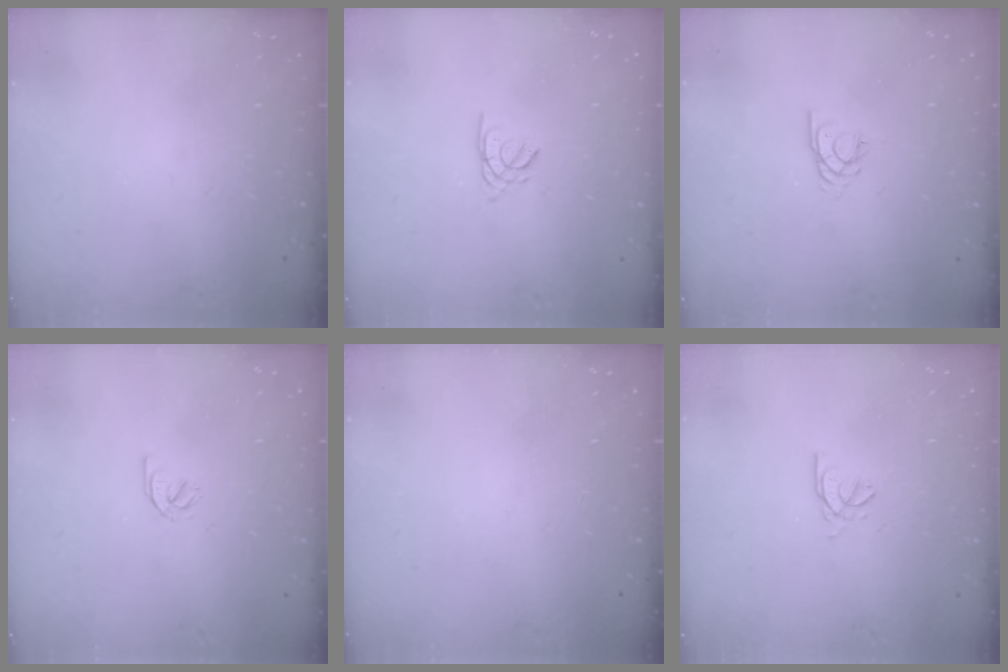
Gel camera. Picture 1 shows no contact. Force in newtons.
{"total": 1.6, "press": 1.5, "slide": 0.4}
{"total": 2.3, "press": 2.3, "slide": 0.2}
{"total": 2.1, "press": 1.9, "slide": 0.8}
{"total": 0.0}
{"total": 2.6, "press": 2.6, "slide": 0.3}